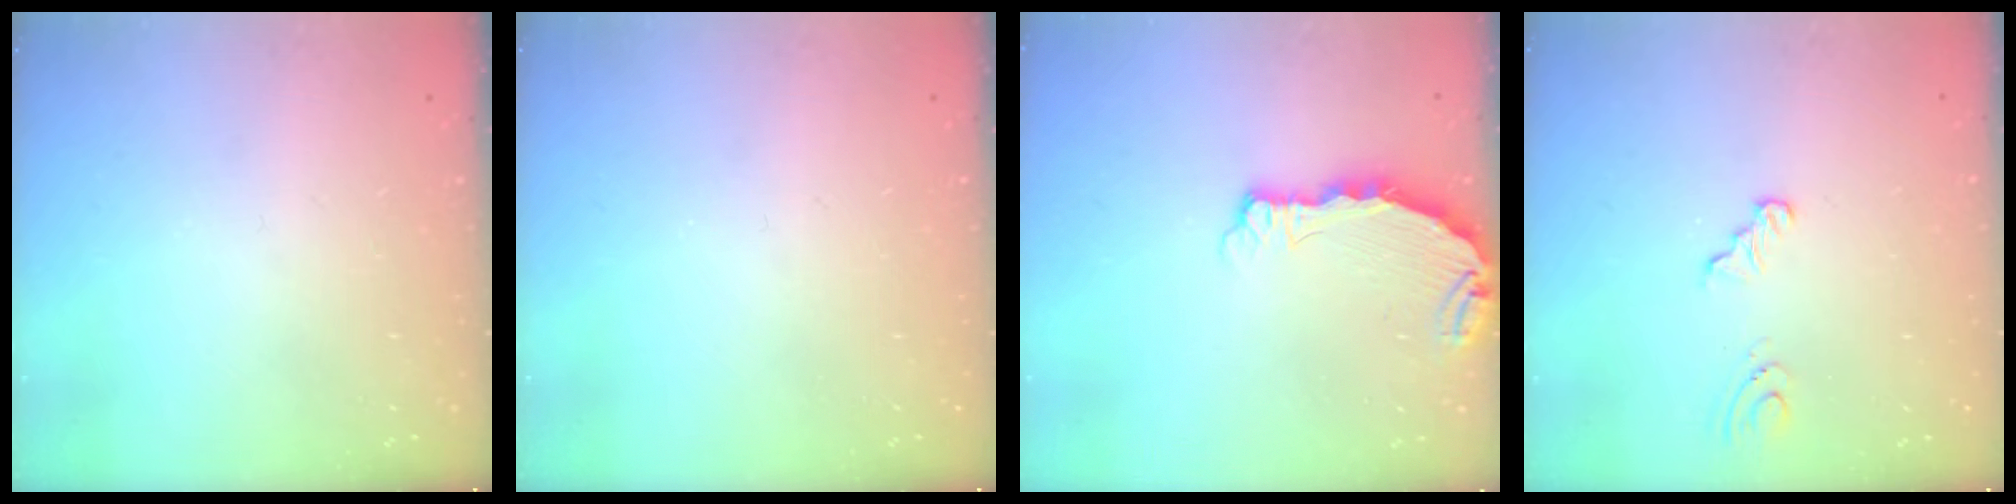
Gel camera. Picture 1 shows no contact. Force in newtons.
{"total": 0.0}
{"total": 5.4, "press": 5.4, "slide": 0.7}
{"total": 3.6, "press": 3.2, "slide": 1.7}